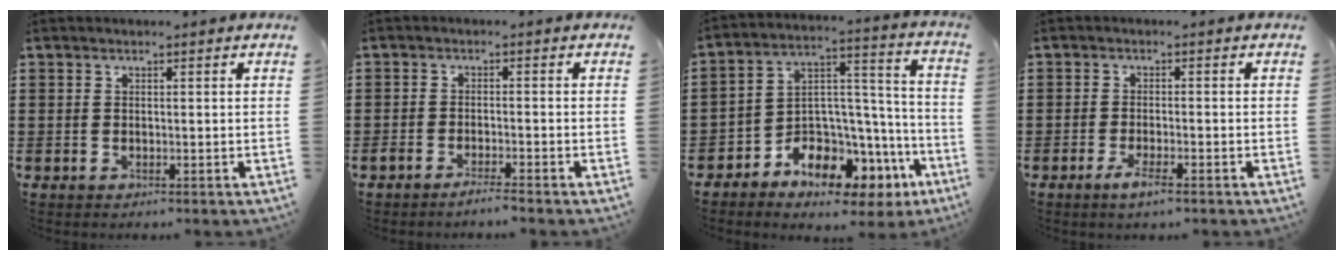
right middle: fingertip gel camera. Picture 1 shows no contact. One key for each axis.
{"total": 2.0, "fx": -1.8, "fy": -0.1, "fz": 0.8, "tx": -0.015, "ty": -0.001, "tz": -0.033}
{"total": 8.0, "fx": -6.4, "fy": 4.0, "fz": 2.5, "tx": -0.057, "ty": 0.001, "tz": -0.120}
{"total": 2.7, "fx": -1.7, "fy": 0.4, "fz": 2.0, "tx": -0.039, "ty": 0.000, "tz": -0.033}